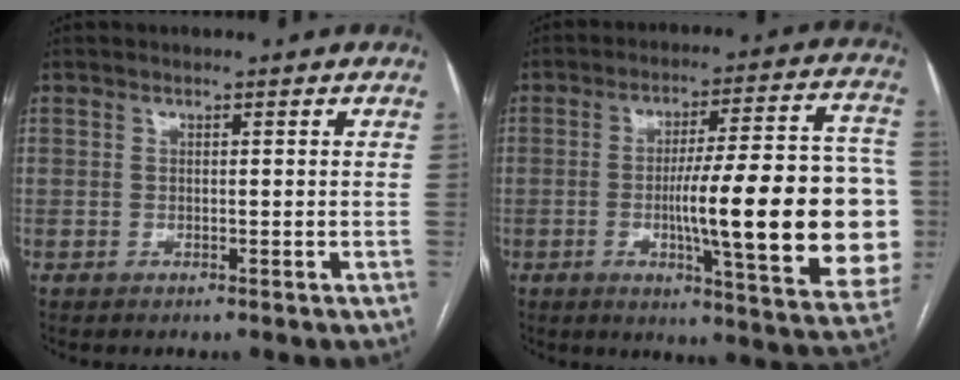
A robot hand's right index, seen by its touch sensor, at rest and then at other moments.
{"total": 23.9, "force": [-2.9, 3.1, 23.5], "torque": [-0.245, 0.020, -0.031]}